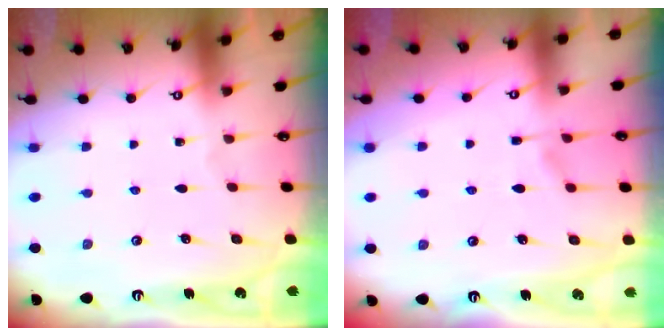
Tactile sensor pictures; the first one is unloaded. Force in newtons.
{"total": 1.3, "press": 0.3, "slide": 1.2}